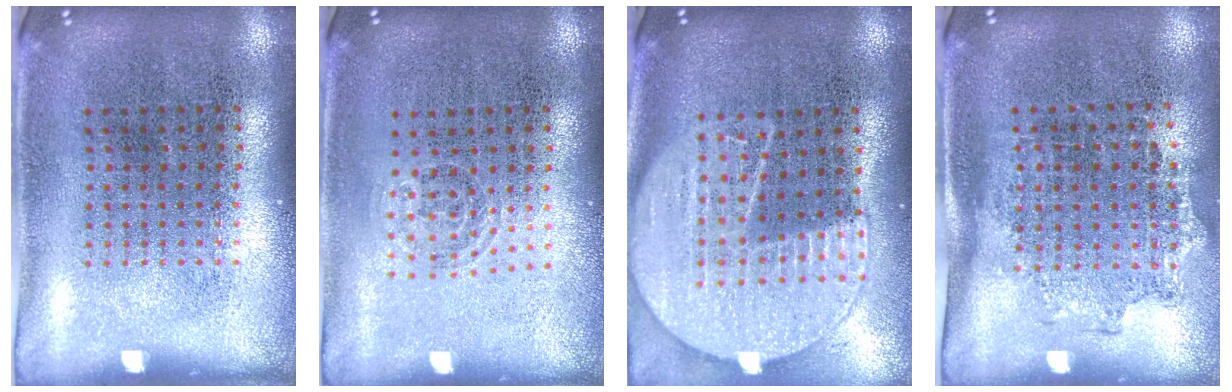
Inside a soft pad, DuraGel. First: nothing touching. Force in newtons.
{"total": 0.7, "press": 0.5, "slide": 0.5}
{"total": 2.1, "press": 1.8, "slide": 1.0}
{"total": 1.3, "press": 1.1, "slide": 0.7}